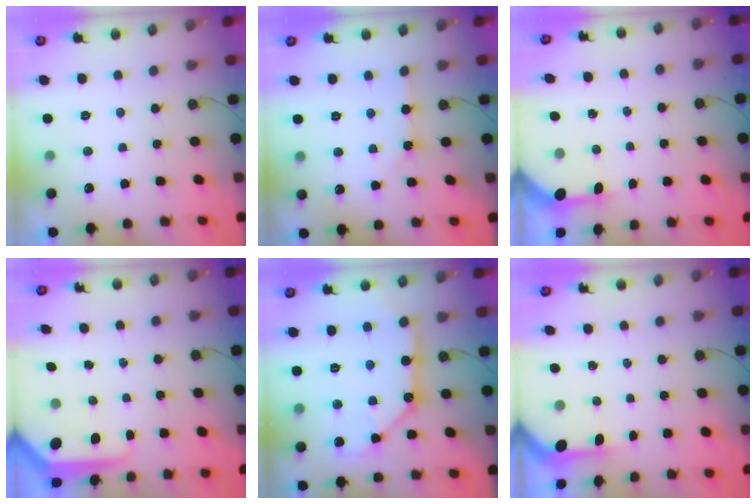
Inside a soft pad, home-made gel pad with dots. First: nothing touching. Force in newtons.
{"total": 1.5, "press": 1.5, "slide": 0.3}
{"total": 3.2, "press": 3.2, "slide": 0.2}
{"total": 9.8, "press": 9.8, "slide": 0.7}
{"total": 11.8, "press": 11.8, "slide": 1.2}
{"total": 3.8, "press": 3.8, "slide": 0.3}